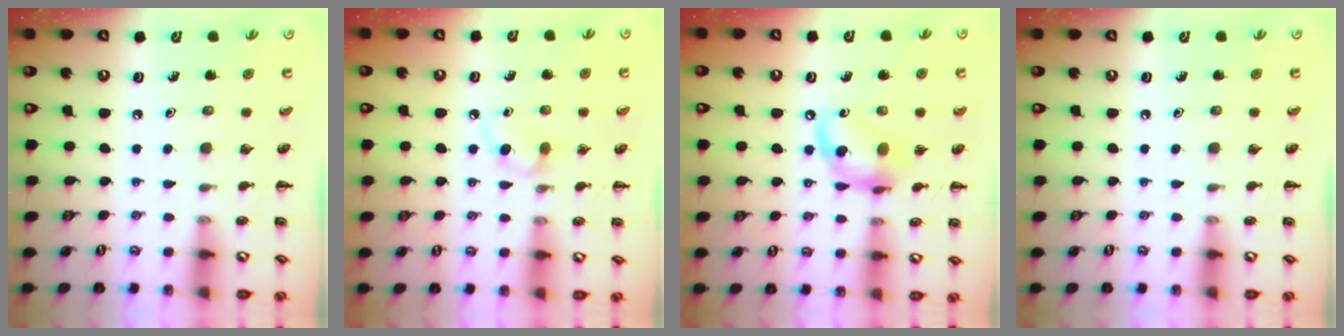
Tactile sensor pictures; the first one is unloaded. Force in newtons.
{"total": 2.9, "press": 2.7, "slide": 1.2}
{"total": 11.8, "press": 11.6, "slide": 2.4}
{"total": 0.0}